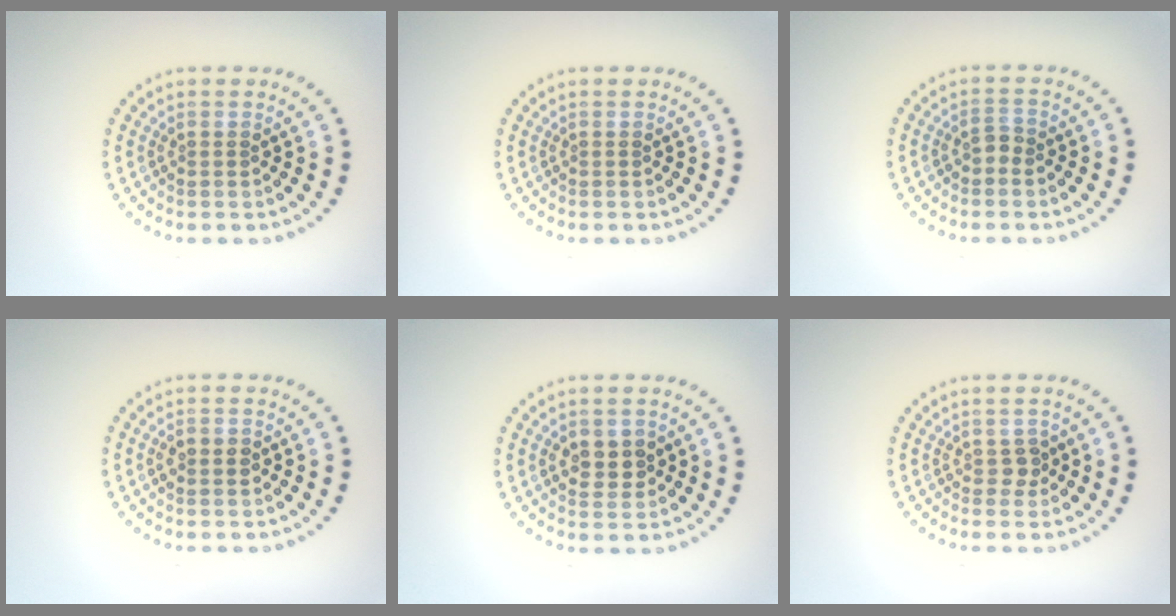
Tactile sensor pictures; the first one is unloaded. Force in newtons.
{"total": 0.0}
{"total": 1.0, "press": 0.8, "slide": 0.5}
{"total": 1.7, "press": 1.7, "slide": 0.1}
{"total": 2.6, "press": 2.5, "slide": 0.6}
{"total": 1.2, "press": 1.0, "slide": 0.6}